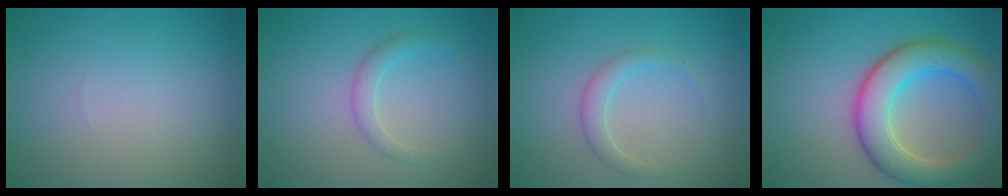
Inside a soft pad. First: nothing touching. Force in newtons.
{"total": 1.5, "press": 1.5, "slide": 0.0}
{"total": 1.9, "press": 1.9, "slide": 0.1}
{"total": 7.0, "press": 6.9, "slide": 0.3}